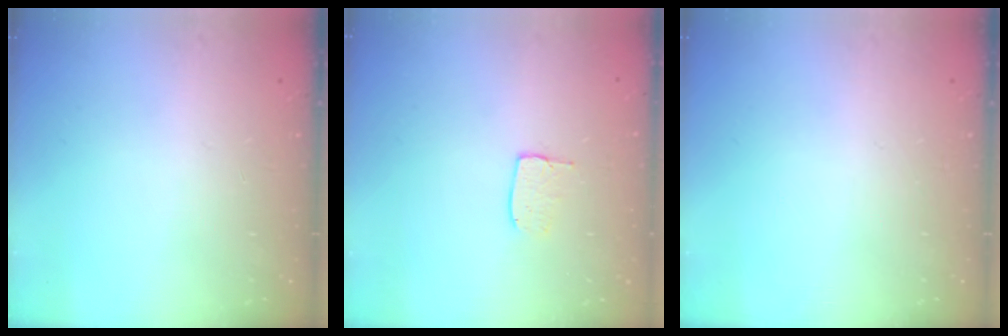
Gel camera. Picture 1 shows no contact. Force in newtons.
{"total": 5.5, "press": 5.5, "slide": 0.3}
{"total": 0.0}